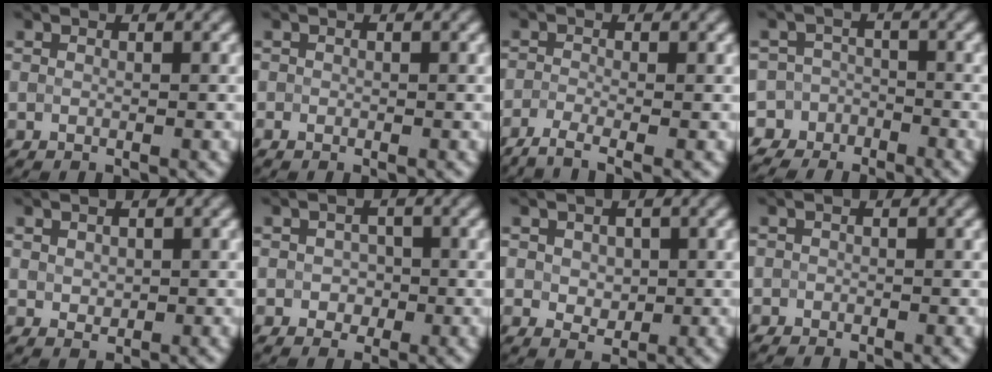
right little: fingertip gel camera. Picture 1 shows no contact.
{"total": 0.8, "force": [-0.7, -0.2, -0.2], "torque": [0.002, -0.005, -0.001]}
{"total": 2.9, "force": [-2.6, 0.2, 1.2], "torque": [-0.022, -0.004, -0.055]}
{"total": 6.1, "force": [-5.1, 3.3, -1.1], "torque": [0.037, -0.007, -0.087]}
{"total": 0.7, "force": [0.0, 0.6, -0.1], "torque": [-0.003, 0.003, 0.010]}
{"total": 1.3, "force": [-0.8, 1.1, -0.1], "torque": [-0.003, -0.005, -0.010]}
{"total": 1.5, "force": [-0.3, 1.4, 0.5], "torque": [-0.015, -0.002, 0.002]}
{"total": 1.4, "force": [-1.2, 0.1, -0.6], "torque": [0.007, -0.011, -0.011]}